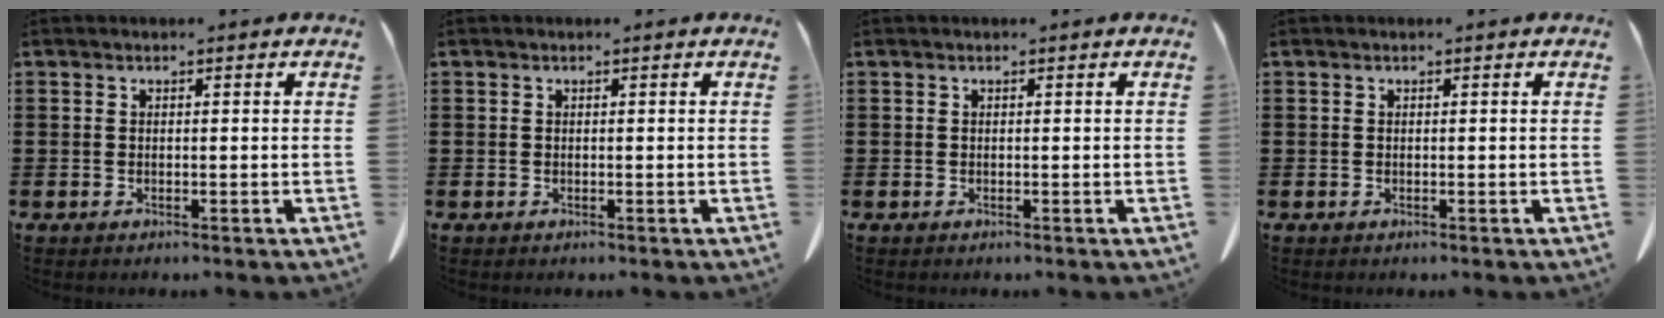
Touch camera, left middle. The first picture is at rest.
{"total": 0.0}
{"total": 0.0}
{"total": 0.0}